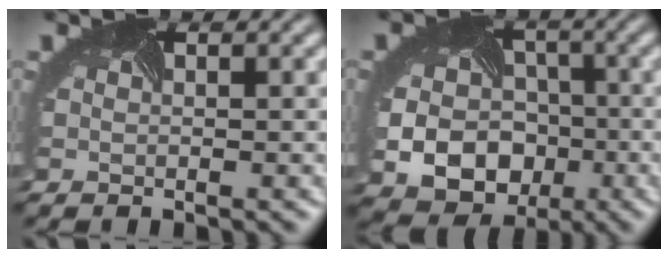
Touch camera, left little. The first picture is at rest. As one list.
[{"total": 11.7, "force": [-3.6, 9.8, 5.4], "torque": [-0.087, -0.044, -0.059]}]